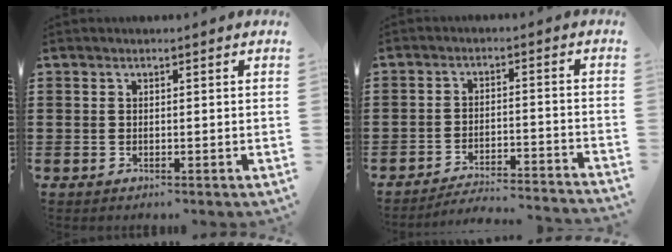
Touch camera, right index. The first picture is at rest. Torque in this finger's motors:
{"motor_torque": [0.04, 0.89, -1.05, -0.21]}